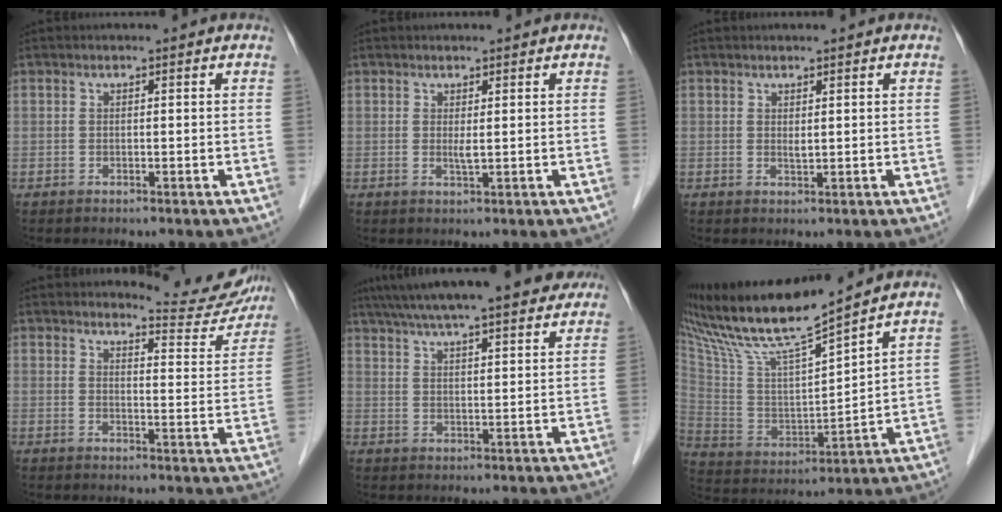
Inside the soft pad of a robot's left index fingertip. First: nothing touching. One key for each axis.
{"total": 1.1, "fx": 0.3, "fy": 0.0, "fz": 1.1, "tx": -0.025, "ty": -0.003, "tz": 0.009}
{"total": 1.0, "fx": 0.6, "fy": 0.2, "fz": 0.8, "tx": -0.015, "ty": -0.002, "tz": 0.011}
{"total": 8.8, "fx": 8.7, "fy": 0.9, "fz": 0.3, "tx": 0.004, "ty": -0.035, "tz": 0.097}
{"total": 21.4, "fx": 18.1, "fy": 3.3, "fz": 10.9, "tx": -0.181, "ty": 0.047, "tz": 0.250}
{"total": 15.5, "fx": 13.7, "fy": -0.7, "fz": 7.3, "tx": -0.150, "ty": 0.000, "tz": 0.262}